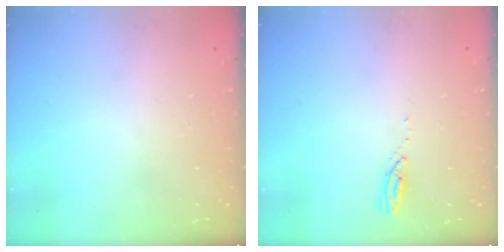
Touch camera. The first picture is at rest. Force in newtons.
{"total": 2.8, "press": 2.8, "slide": 0.4}